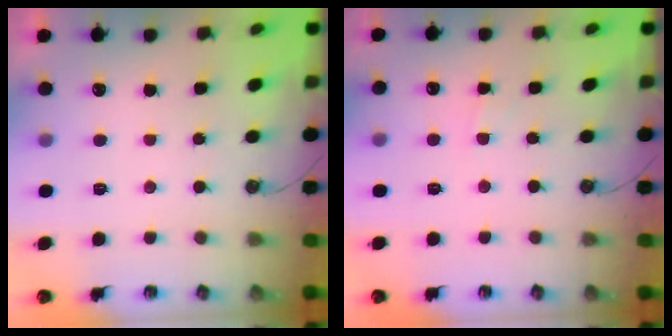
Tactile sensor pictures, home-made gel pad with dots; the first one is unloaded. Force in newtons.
{"total": 3.3, "press": 3.3, "slide": 0.5}